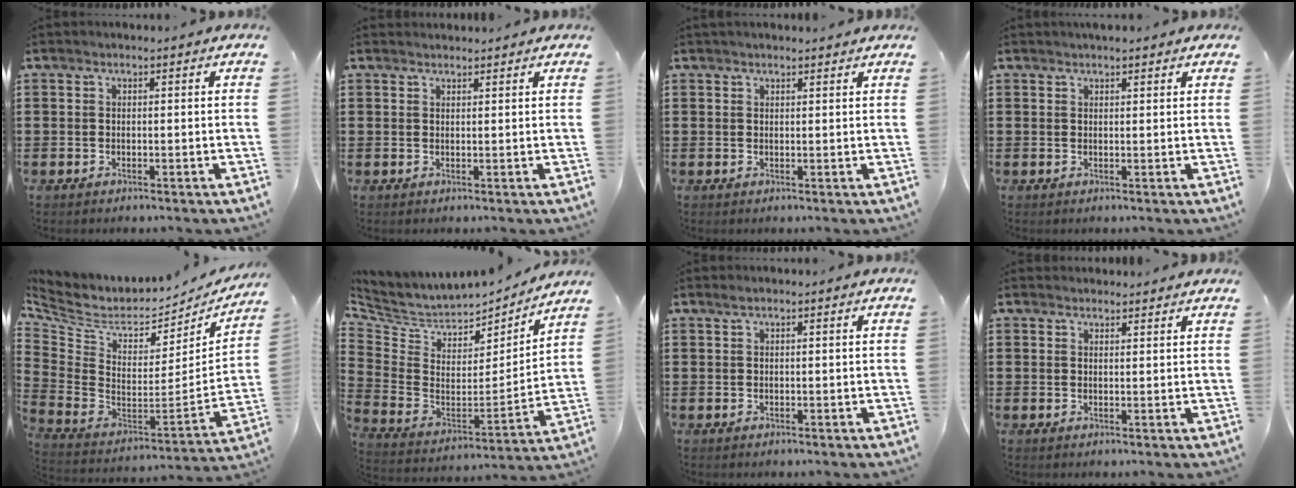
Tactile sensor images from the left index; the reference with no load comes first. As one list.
[{"total": 1.2, "force": [1.2, 0.1, 0.1], "torque": [-0.003, -0.001, 0.023]}, {"total": 1.2, "force": [1.1, 0.1, 0.3], "torque": [-0.008, 0.000, 0.022]}, {"total": 1.5, "force": [1.3, 0.3, 0.5], "torque": [-0.012, 0.003, 0.026]}, {"total": 5.5, "force": [4.3, 2.4, 2.4], "torque": [-0.080, -0.051, 0.070]}, {"total": 4.8, "force": [4.2, 2.2, 0.6], "torque": [-0.046, -0.044, 0.072]}, {"total": 0.6, "force": [0.3, 0.0, 0.5], "torque": [-0.009, -0.002, 0.007]}, {"total": 1.6, "force": [1.5, 0.4, 0.1], "torque": [-0.005, 0.003, 0.031]}]